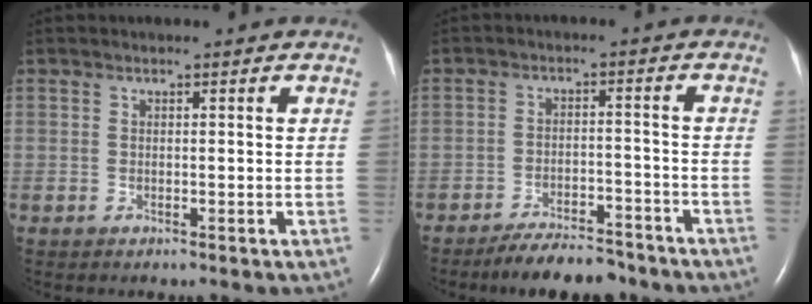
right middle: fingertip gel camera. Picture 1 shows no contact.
{"total": 8.3, "force": [-7.4, 2.1, 3.1], "torque": [-0.044, -0.005, -0.118]}